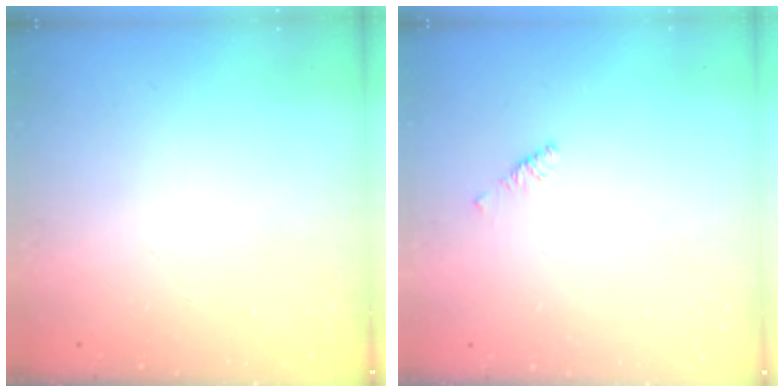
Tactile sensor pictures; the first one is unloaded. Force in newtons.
{"total": 2.1, "press": 2.0, "slide": 0.6}